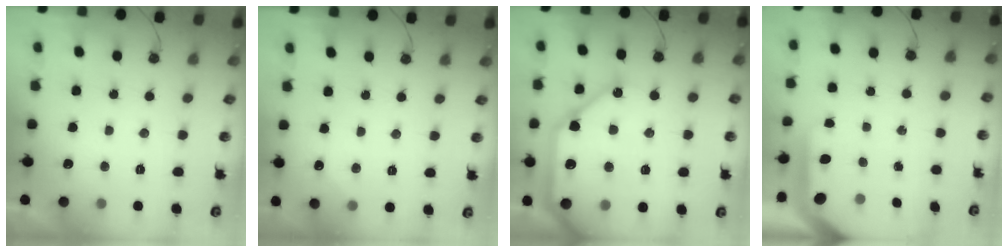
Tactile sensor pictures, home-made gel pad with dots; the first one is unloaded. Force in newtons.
{"total": 2.7, "press": 2.6, "slide": 0.4}
{"total": 22.6, "press": 22.3, "slide": 3.1}
{"total": 6.7, "press": 6.7, "slide": 0.8}